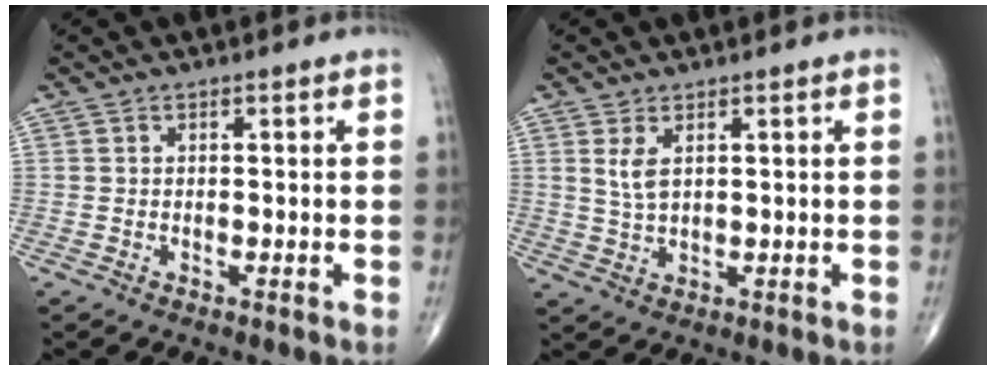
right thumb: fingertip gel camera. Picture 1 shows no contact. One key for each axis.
{"total": 3.3, "fx": 1.3, "fy": 1.3, "fz": 2.6, "tx": -0.054, "ty": -0.008, "tz": 0.033}